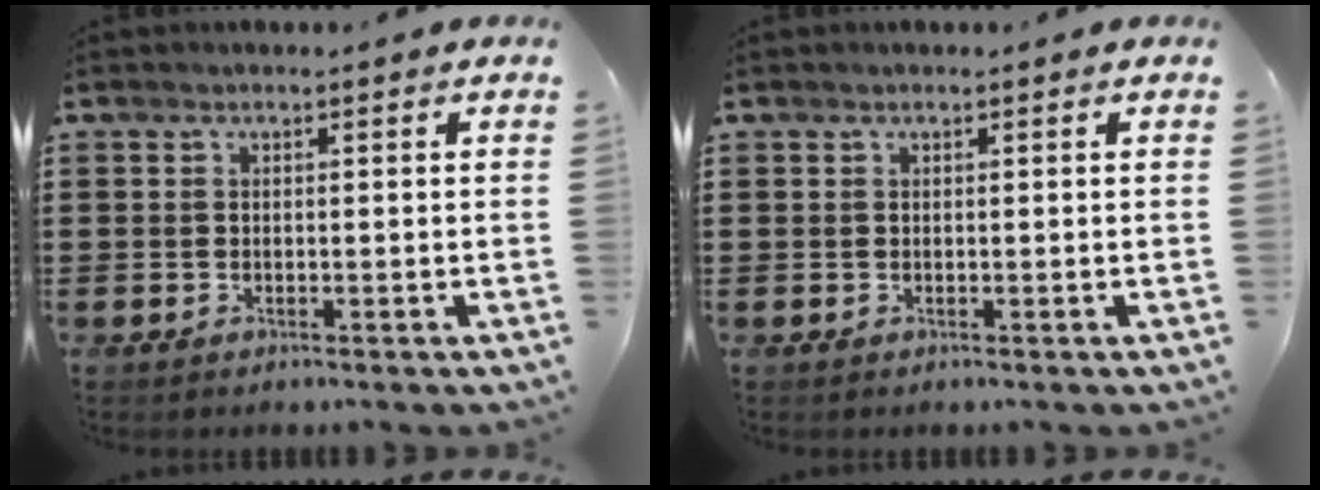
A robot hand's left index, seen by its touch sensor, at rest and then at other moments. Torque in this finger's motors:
{"motor_torque": [2.14, 0.00, 0.02, 0.01]}